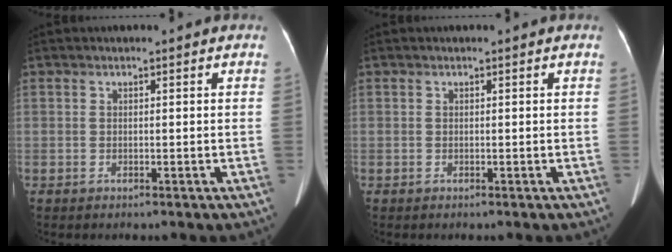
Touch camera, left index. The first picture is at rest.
{"total": 0.0}